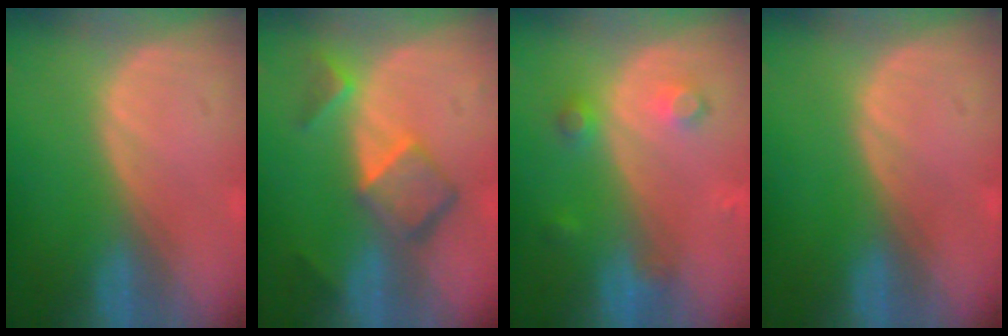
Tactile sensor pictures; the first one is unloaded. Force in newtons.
{"total": 6.9, "press": 5.9, "slide": 3.6}
{"total": 3.8, "press": 3.4, "slide": 1.7}
{"total": 0.0}